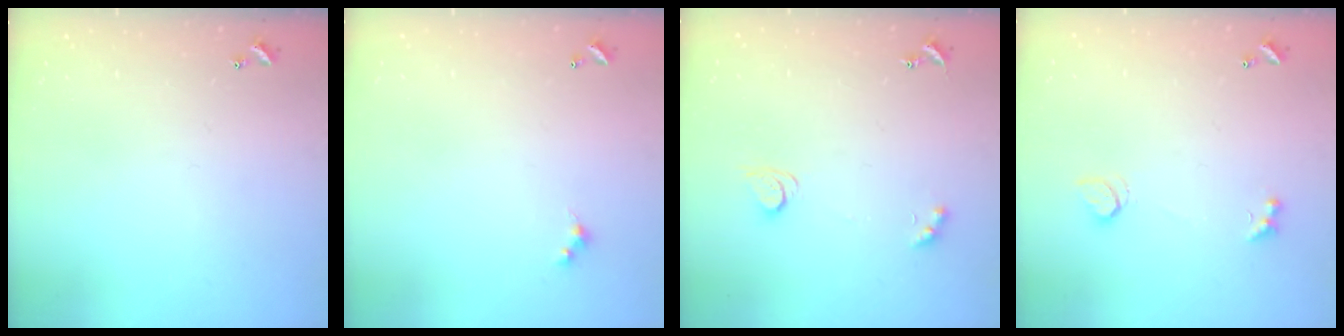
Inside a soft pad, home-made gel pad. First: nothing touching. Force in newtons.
{"total": 1.5, "press": 1.4, "slide": 0.3}
{"total": 3.1, "press": 2.9, "slide": 1.1}
{"total": 2.3, "press": 1.9, "slide": 1.1}